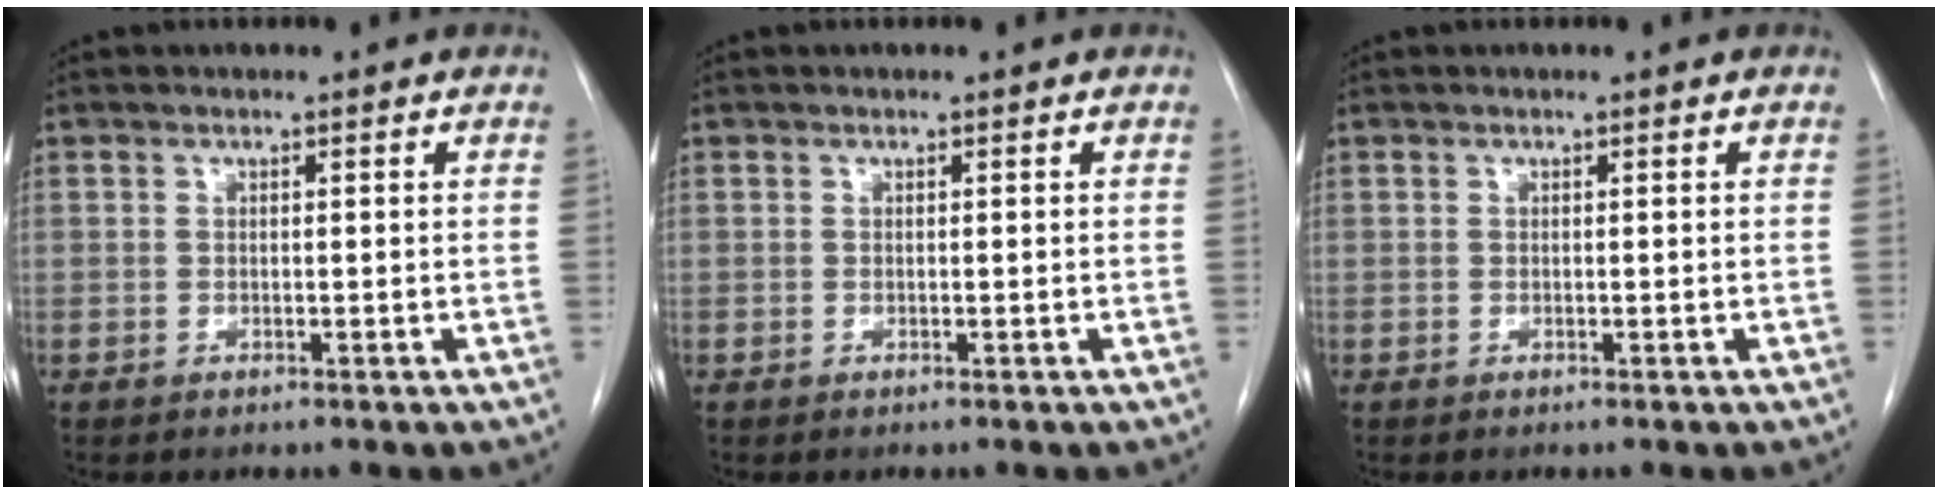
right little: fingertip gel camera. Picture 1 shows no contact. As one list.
[{"total": 0.0}, {"total": 0.0}]